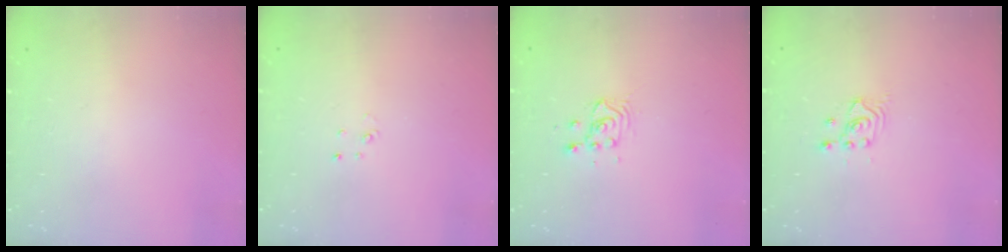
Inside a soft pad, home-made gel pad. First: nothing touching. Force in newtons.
{"total": 2.0, "press": 2.0, "slide": 0.2}
{"total": 3.6, "press": 3.6, "slide": 0.1}
{"total": 2.7, "press": 2.7, "slide": 0.2}